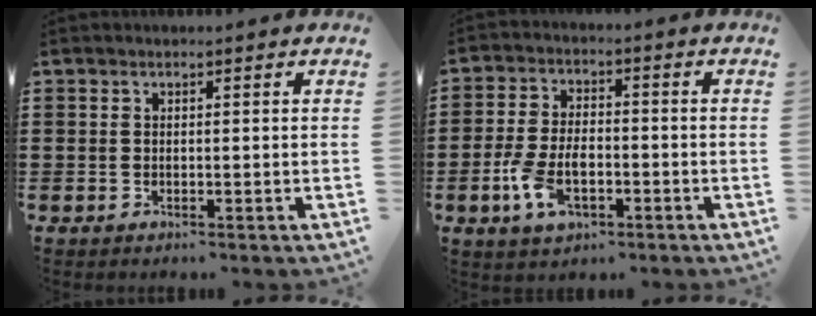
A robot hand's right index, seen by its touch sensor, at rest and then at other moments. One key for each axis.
{"total": 7.1, "fx": -2.4, "fy": 3.9, "fz": 5.4, "tx": -0.125, "ty": 0.001, "tz": -0.049}